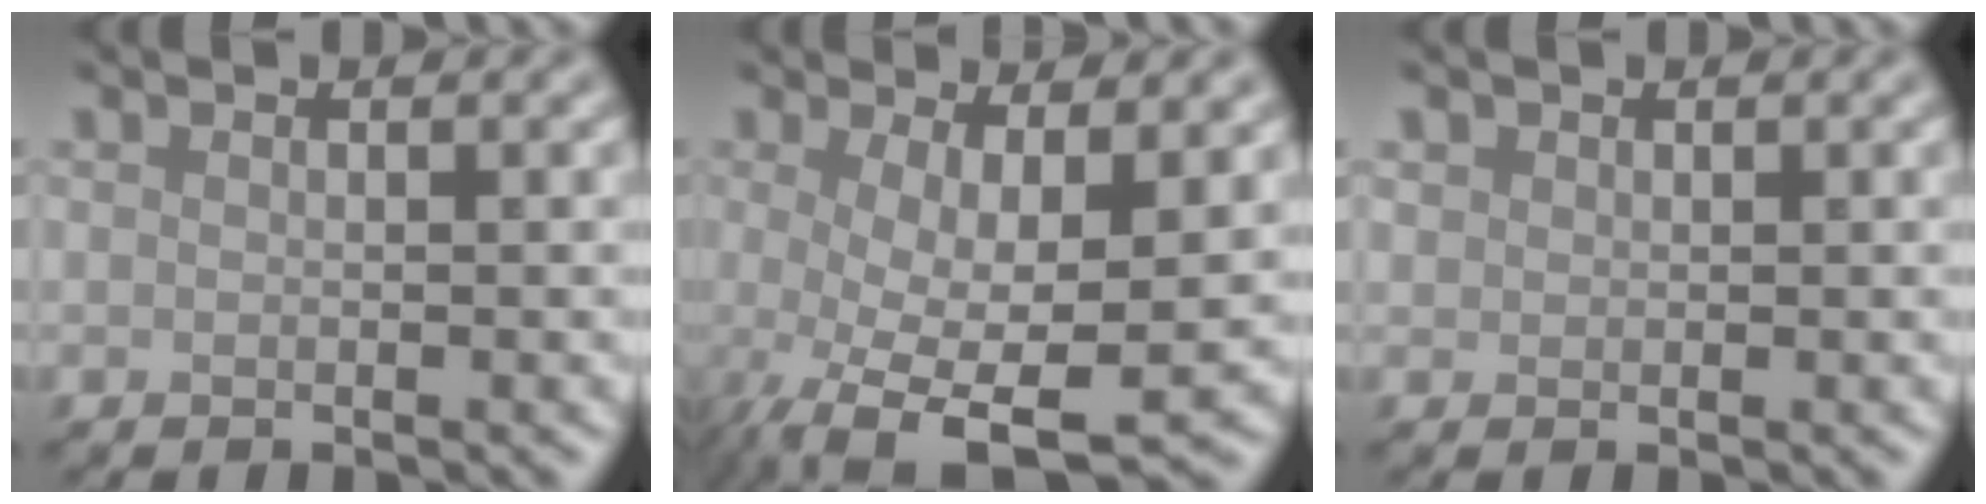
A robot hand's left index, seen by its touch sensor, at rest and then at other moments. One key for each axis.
{"total": 7.9, "fx": -0.9, "fy": 2.3, "fz": 7.5, "tx": -0.128, "ty": -0.012, "tz": -0.012}
{"total": 0.9, "fx": 0.5, "fy": 0.8, "fz": 0.1, "tx": 0.003, "ty": -0.001, "tz": 0.010}